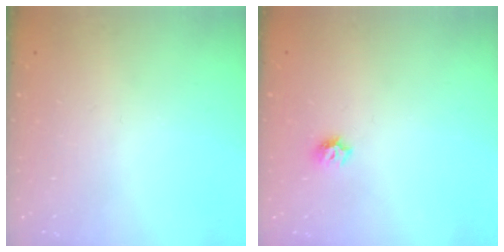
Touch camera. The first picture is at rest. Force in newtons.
{"total": 5.7, "press": 5.6, "slide": 0.8}